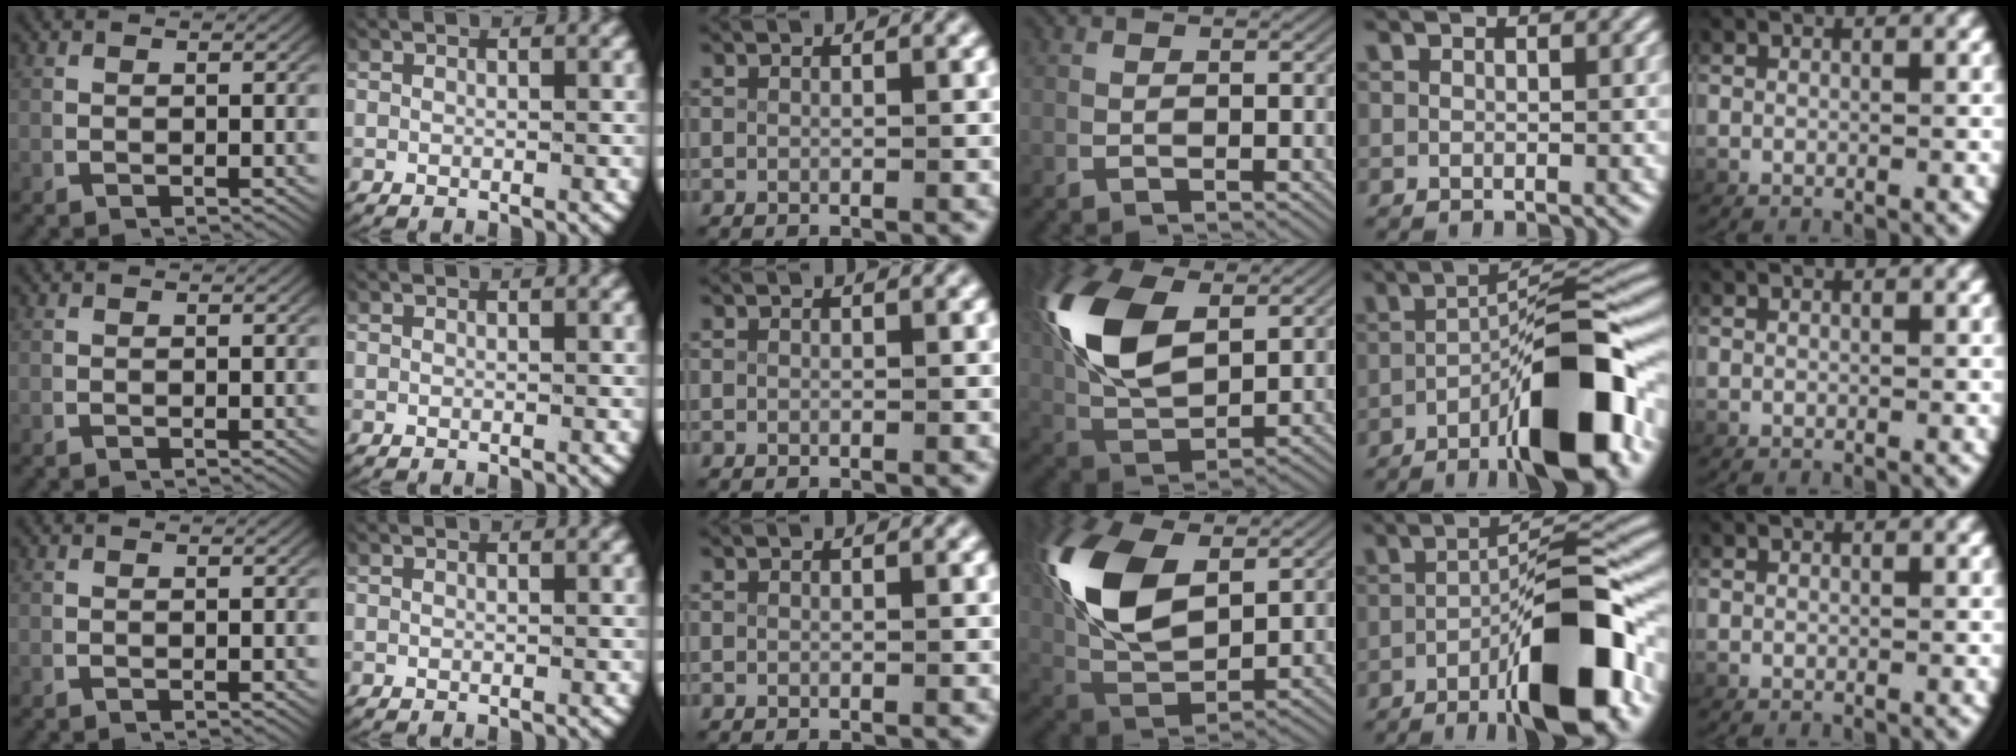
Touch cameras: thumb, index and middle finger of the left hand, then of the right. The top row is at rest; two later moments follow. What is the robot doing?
{"motion": "lift_and_place", "object": "fork"}